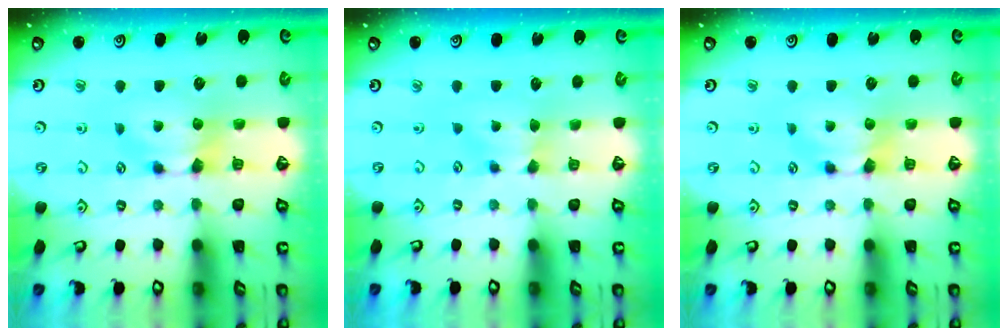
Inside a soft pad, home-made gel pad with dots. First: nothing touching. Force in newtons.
{"total": 2.0, "press": 1.9, "slide": 0.7}
{"total": 0.0}